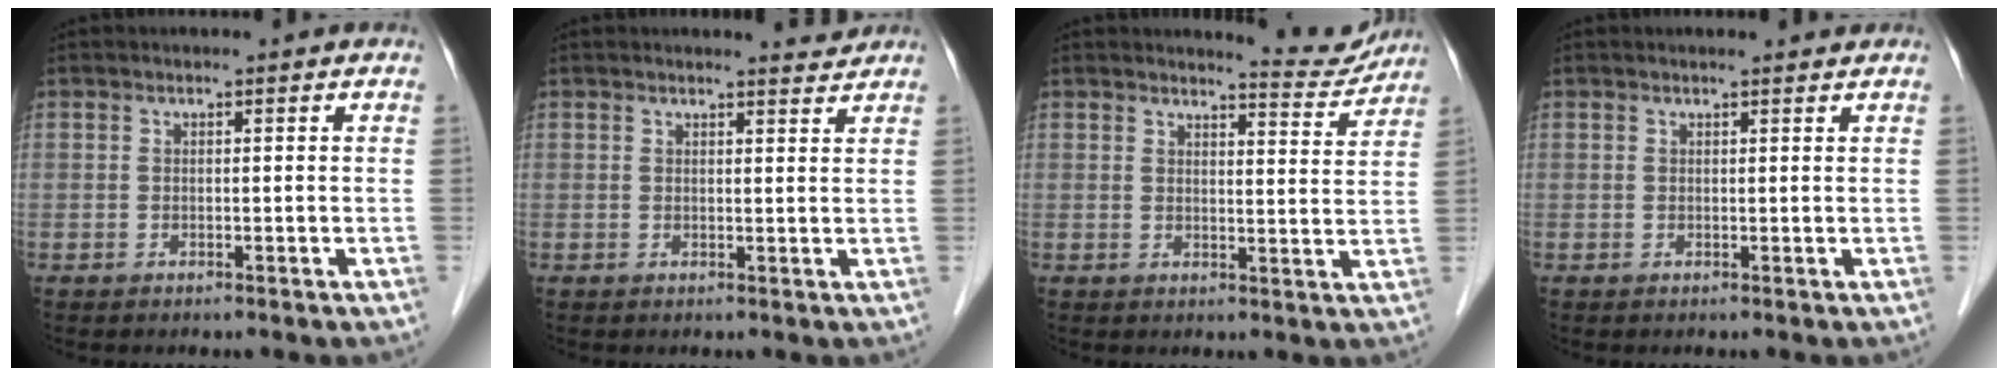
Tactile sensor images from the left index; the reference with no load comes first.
{"total": 2.1, "force": [2.0, -0.1, 0.0], "torque": [-0.005, -0.012, 0.024]}
{"total": 5.2, "force": [5.2, 0.1, 0.0], "torque": [-0.007, -0.028, 0.057]}
{"total": 2.0, "force": [1.8, 0.2, 0.6], "torque": [-0.011, 0.004, 0.022]}